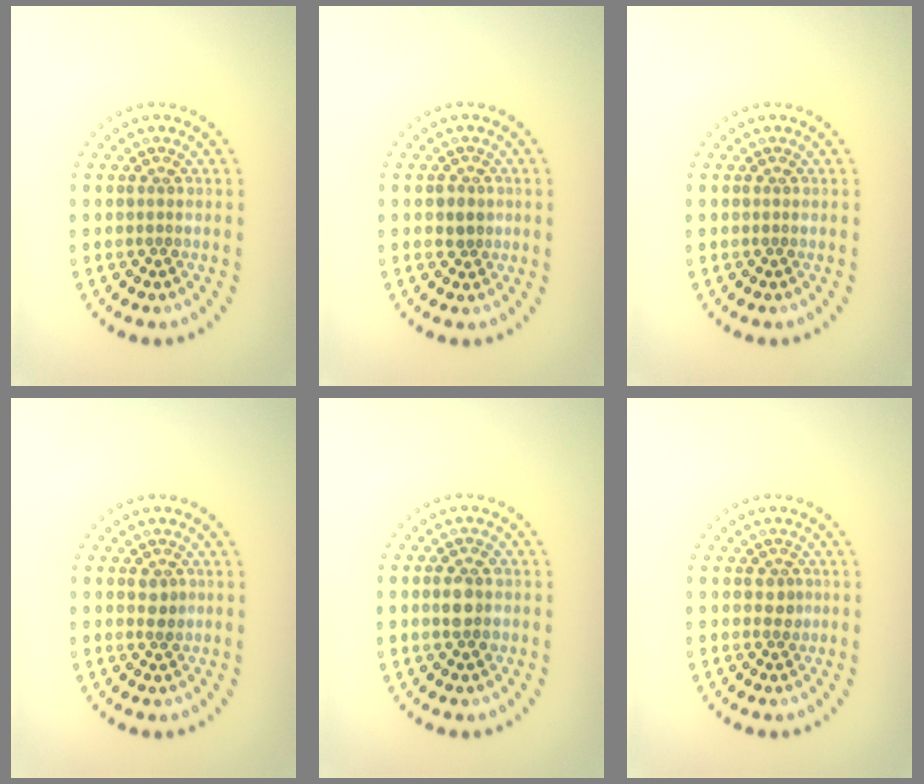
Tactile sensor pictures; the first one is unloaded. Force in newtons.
{"total": 1.6, "press": 1.4, "slide": 0.7}
{"total": 0.0}
{"total": 1.1, "press": 1.1, "slide": 0.3}
{"total": 2.6, "press": 2.6, "slide": 0.2}
{"total": 1.1, "press": 0.9, "slide": 0.5}